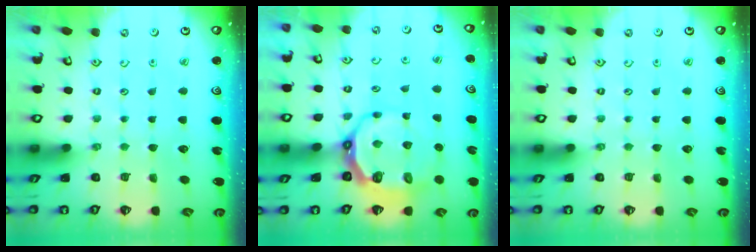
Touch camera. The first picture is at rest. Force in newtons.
{"total": 10.0, "press": 9.1, "slide": 4.2}
{"total": 0.0}